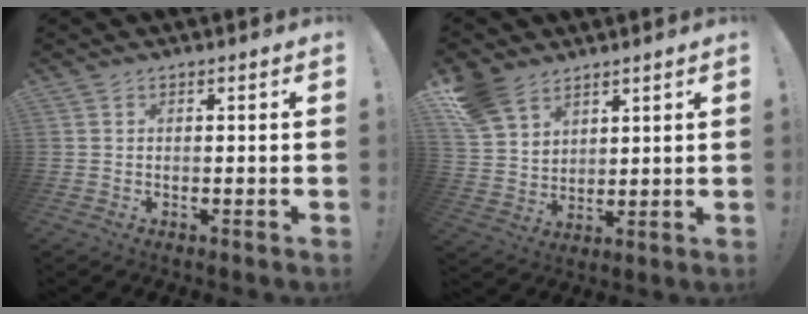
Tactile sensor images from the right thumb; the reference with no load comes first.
{"total": 10.7, "force": [7.5, 6.7, 3.6], "torque": [-0.078, -0.037, 0.153]}